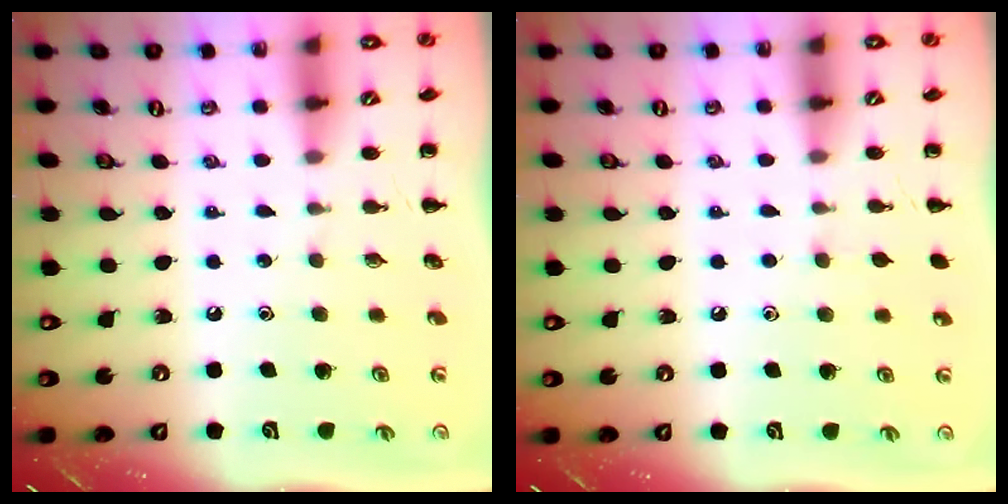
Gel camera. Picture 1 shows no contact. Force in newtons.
{"total": 2.5, "press": 2.2, "slide": 1.2}